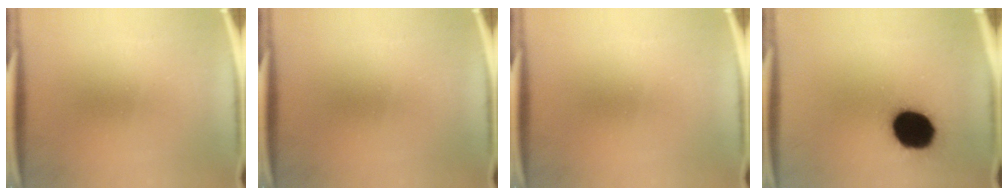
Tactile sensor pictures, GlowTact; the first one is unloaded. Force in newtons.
{"total": 0.0}
{"total": 0.0}
{"total": 19.1}